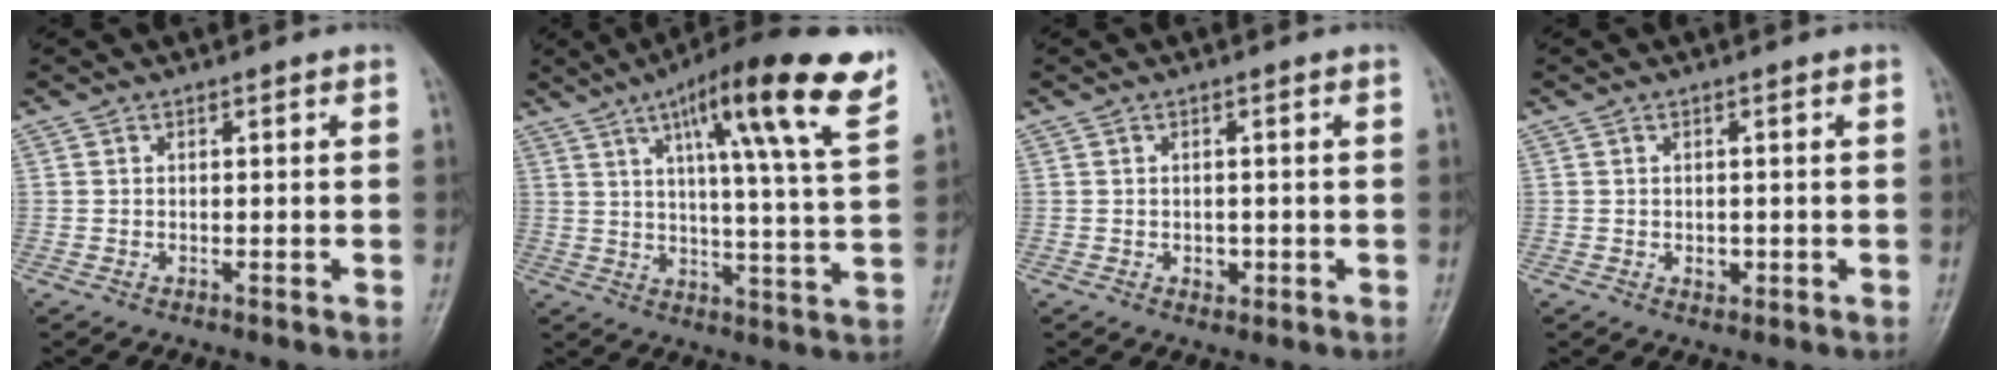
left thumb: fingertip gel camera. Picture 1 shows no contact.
{"total": 19.4, "force": [10.6, 2.4, 16.0], "torque": [-0.219, -0.034, 0.154]}
{"total": 1.8, "force": [-0.4, 1.5, 1.0], "torque": [-0.001, 0.004, -0.002]}
{"total": 1.7, "force": [-0.3, 1.4, 1.0], "torque": [-0.004, 0.002, -0.001]}